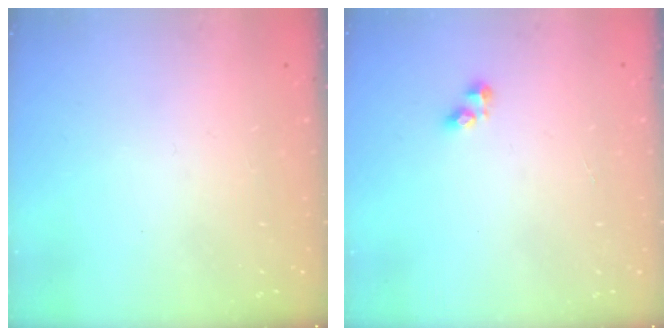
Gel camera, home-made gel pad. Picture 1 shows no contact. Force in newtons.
{"total": 2.9, "press": 2.9, "slide": 0.4}